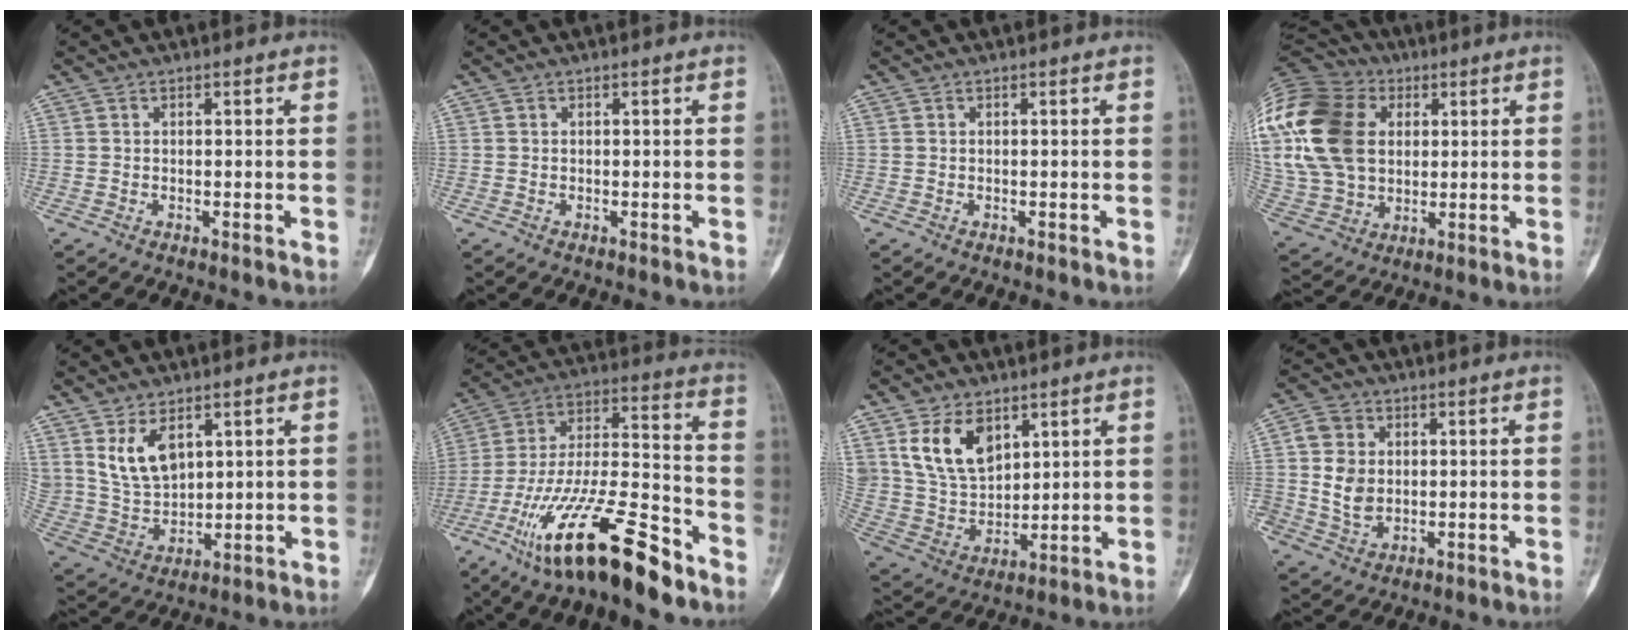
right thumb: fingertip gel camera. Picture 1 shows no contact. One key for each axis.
{"total": 0.0}
{"total": 0.0}
{"total": 29.9, "fx": 6.4, "fy": 22.0, "fz": 19.3, "tx": -0.441, "ty": 0.043, "tz": 0.131}
{"total": 9.4, "fx": 4.5, "fy": 5.6, "fz": 6.1, "tx": -0.100, "ty": -0.023, "tz": 0.108}
{"total": 23.5, "fx": -14.8, "fy": 6.1, "fz": 17.2, "tx": -0.332, "ty": 0.063, "tz": -0.260}
{"total": 12.8, "fx": 6.3, "fy": 8.2, "fz": 7.6, "tx": -0.119, "ty": -0.028, "tz": 0.141}
{"total": 7.9, "fx": 0.7, "fy": 6.5, "fz": 4.5, "tx": -0.063, "ty": -0.002, "tz": 0.017}